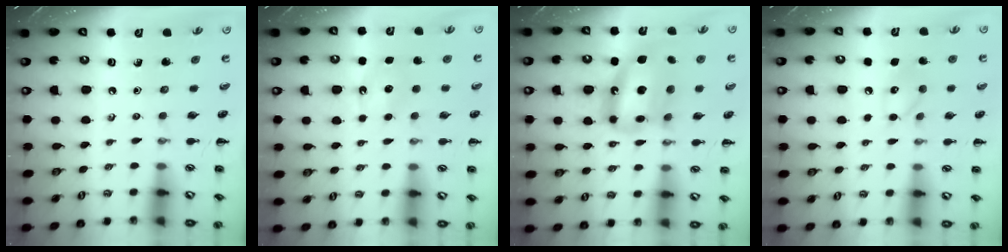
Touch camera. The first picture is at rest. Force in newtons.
{"total": 4.6, "press": 4.5, "slide": 1.3}
{"total": 14.8, "press": 14.4, "slide": 3.7}
{"total": 8.2, "press": 8.1, "slide": 1.2}